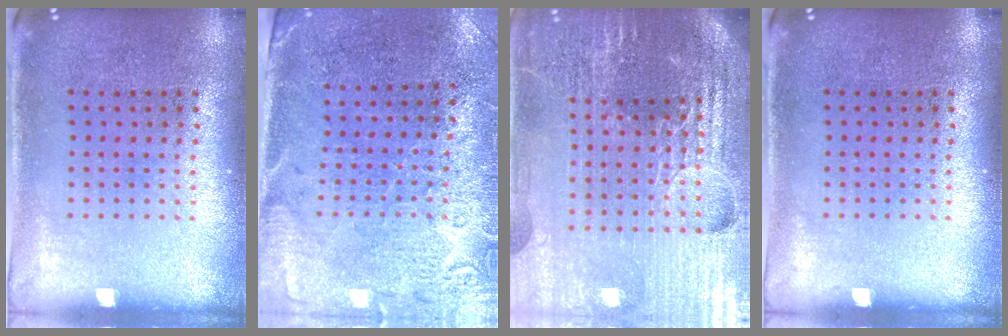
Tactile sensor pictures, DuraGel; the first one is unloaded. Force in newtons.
{"total": 2.8, "press": 2.5, "slide": 1.3}
{"total": 6.1, "press": 5.4, "slide": 2.7}
{"total": 0.0}